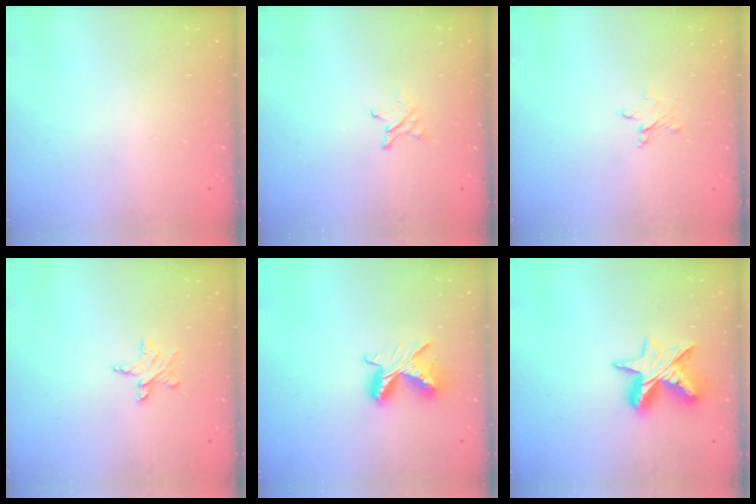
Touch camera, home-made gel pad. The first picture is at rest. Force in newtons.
{"total": 2.4, "press": 2.4, "slide": 0.2}
{"total": 2.9, "press": 2.9, "slide": 0.3}
{"total": 5.9, "press": 5.8, "slide": 0.5}
{"total": 9.6, "press": 9.6, "slide": 0.8}
{"total": 11.1, "press": 11.1, "slide": 0.8}